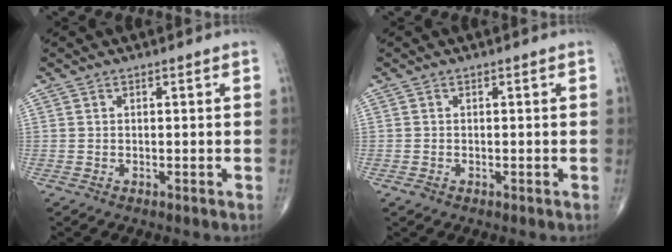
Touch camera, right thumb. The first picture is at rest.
{"total": 0.6, "force": [-0.3, 0.5, 0.3], "torque": [-0.006, -0.001, -0.007]}